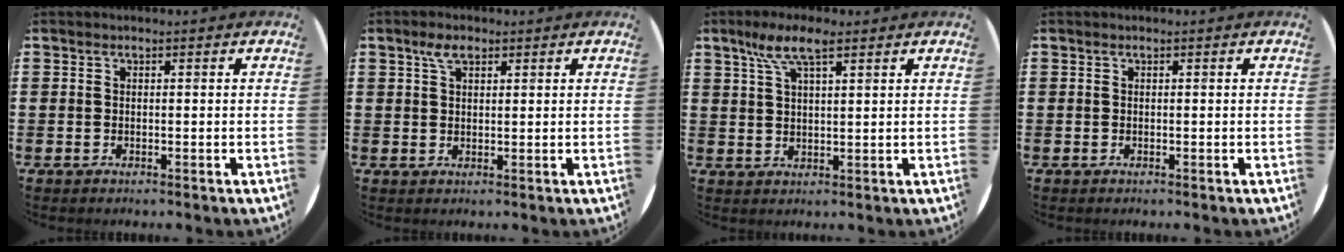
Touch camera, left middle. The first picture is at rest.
{"total": 2.8, "force": [1.9, 1.3, 1.7], "torque": [-0.029, 0.003, 0.032]}
{"total": 6.5, "force": [3.9, 1.9, 4.7], "torque": [-0.102, 0.009, 0.070]}
{"total": 0.0}